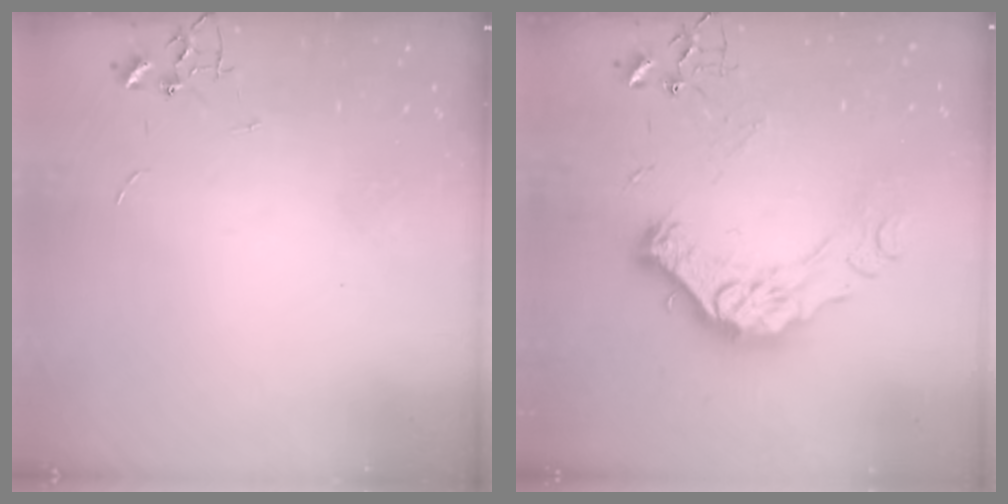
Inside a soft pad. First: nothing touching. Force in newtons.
{"total": 16.5, "press": 16.5, "slide": 1.2}